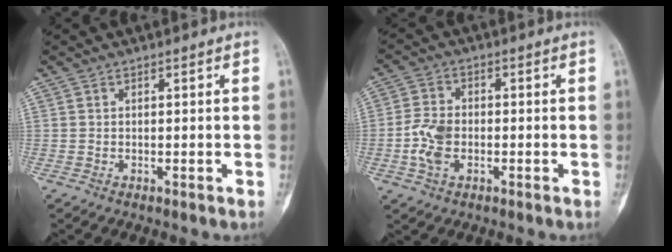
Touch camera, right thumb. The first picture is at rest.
{"total": 6.6, "force": [-1.4, 4.4, 4.8], "torque": [-0.095, 0.010, -0.030]}